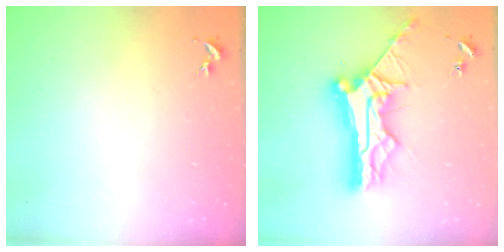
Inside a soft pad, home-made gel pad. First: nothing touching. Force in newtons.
{"total": 12.0, "press": 12.0, "slide": 1.2}